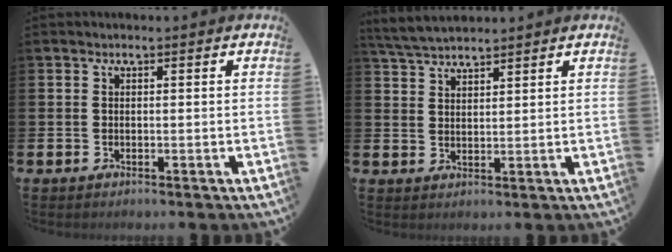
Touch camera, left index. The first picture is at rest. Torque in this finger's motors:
{"motor_torque": [0.16, -0.08, 0.12, 0.03]}